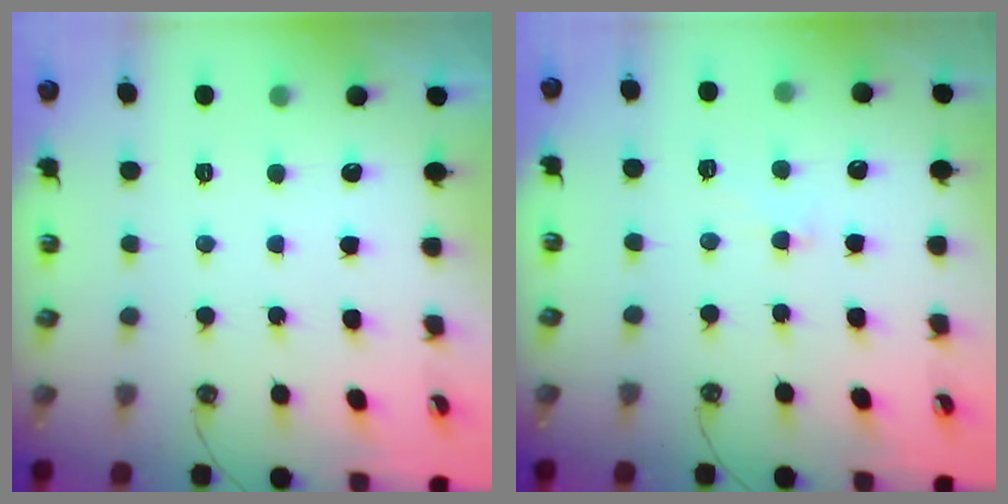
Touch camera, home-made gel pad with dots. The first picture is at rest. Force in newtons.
{"total": 1.1, "press": 1.0, "slide": 0.5}